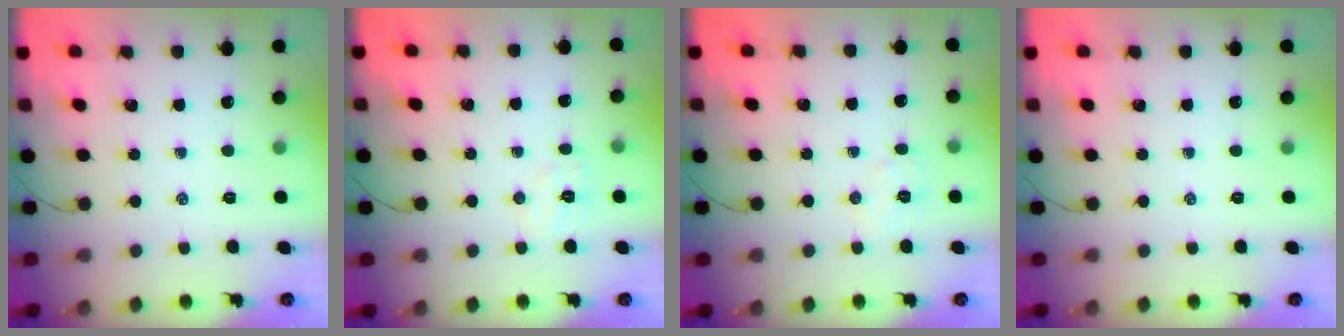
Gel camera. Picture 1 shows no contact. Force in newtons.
{"total": 5.7, "press": 5.6, "slide": 1.0}
{"total": 5.2, "press": 5.1, "slide": 1.1}
{"total": 0.0}